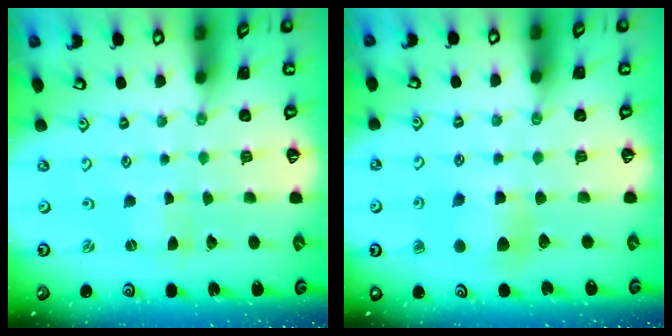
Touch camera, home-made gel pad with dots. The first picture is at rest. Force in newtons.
{"total": 6.1, "press": 6.1, "slide": 0.6}